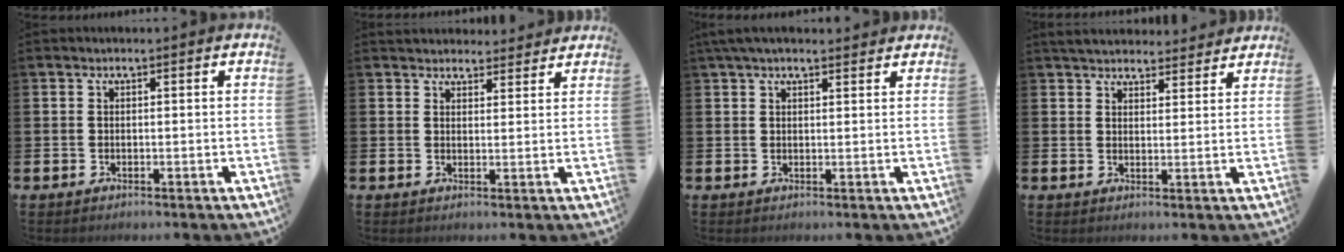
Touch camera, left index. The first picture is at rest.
{"total": 3.3, "force": [3.1, 1.1, -0.2], "torque": [0.006, -0.014, 0.056]}
{"total": 3.2, "force": [2.7, 0.9, 1.5], "torque": [-0.033, 0.000, 0.049]}
{"total": 4.4, "force": [4.3, 1.0, 0.4], "torque": [-0.017, -0.020, 0.078]}